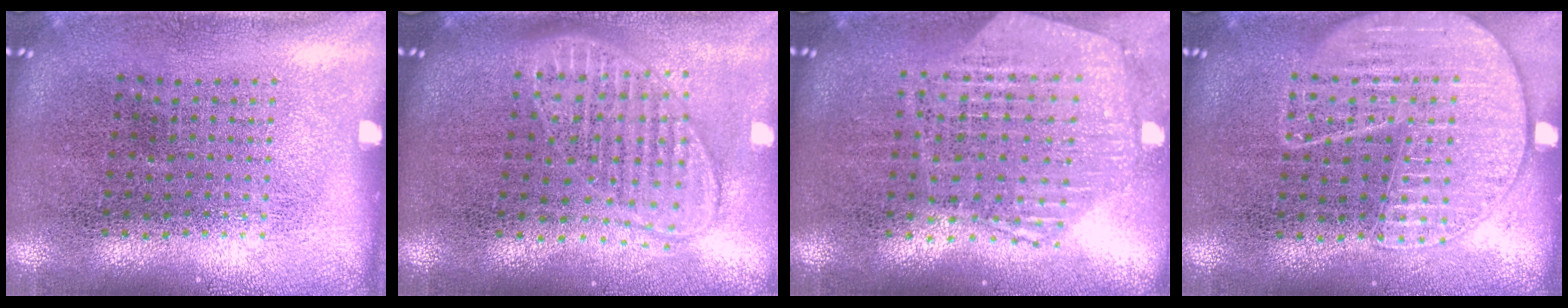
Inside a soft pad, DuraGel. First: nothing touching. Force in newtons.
{"total": 1.8, "press": 1.5, "slide": 1.0}
{"total": 1.2, "press": 1.2, "slide": 0.1}
{"total": 1.7, "press": 1.6, "slide": 0.2}